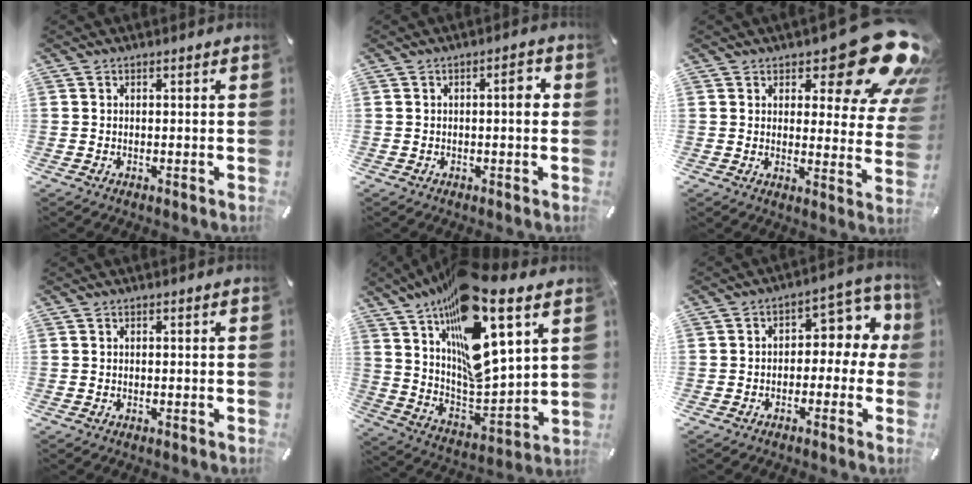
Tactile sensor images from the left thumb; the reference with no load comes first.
{"total": 4.0, "force": [0.3, 1.0, 3.9], "torque": [-0.058, 0.004, -0.003]}
{"total": 18.7, "force": [11.4, 7.1, 13.1], "torque": [-0.161, -0.084, 0.188]}
{"total": 0.0}
{"total": 23.1, "force": [13.7, 8.6, 16.5], "torque": [-0.273, -0.096, 0.233]}
{"total": 7.5, "force": [0.7, 5.2, 5.3], "torque": [-0.062, -0.007, 0.006]}